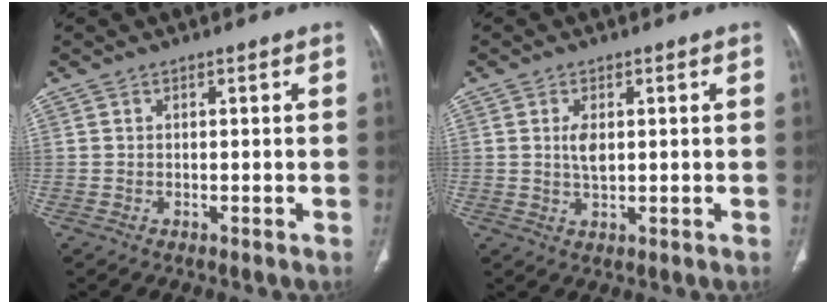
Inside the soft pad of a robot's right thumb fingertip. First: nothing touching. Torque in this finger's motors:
{"motor_torque": [0.76, 0.70, 0.43, 0.04, 0.04]}